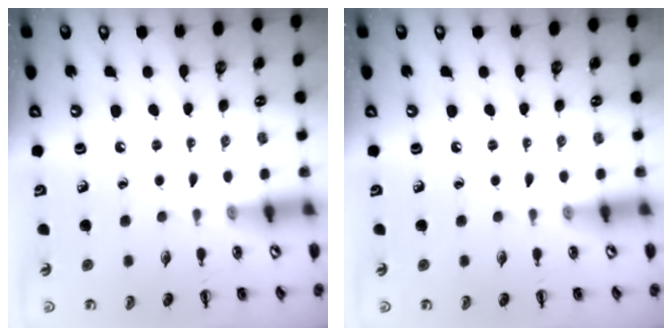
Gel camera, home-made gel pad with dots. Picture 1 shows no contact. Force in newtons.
{"total": 0.0}